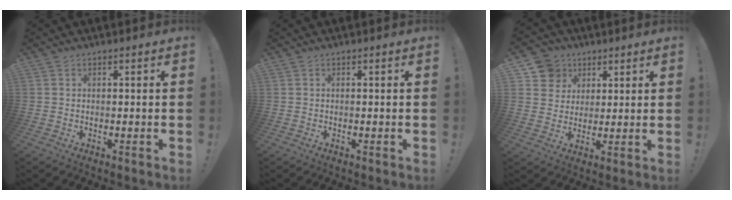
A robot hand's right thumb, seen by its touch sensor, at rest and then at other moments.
{"total": 0.0}
{"total": 9.2, "force": [4.1, 8.1, 1.4], "torque": [-0.013, -0.028, 0.084]}